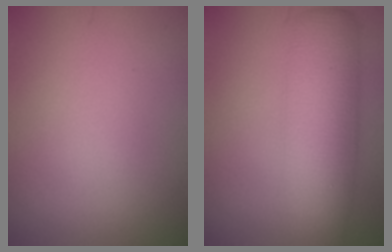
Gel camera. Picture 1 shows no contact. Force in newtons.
{"total": 8.7, "press": 8.7, "slide": 0.2}